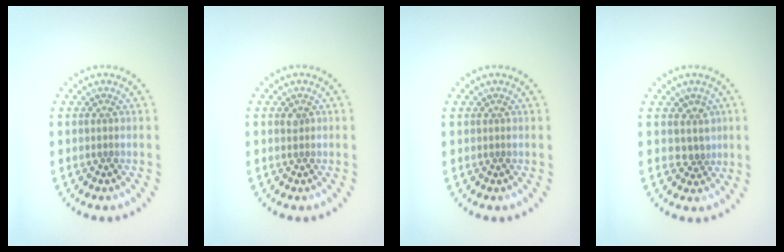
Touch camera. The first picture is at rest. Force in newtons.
{"total": 0.6, "press": 0.4, "slide": 0.4}
{"total": 0.0}
{"total": 2.0, "press": 1.5, "slide": 1.2}